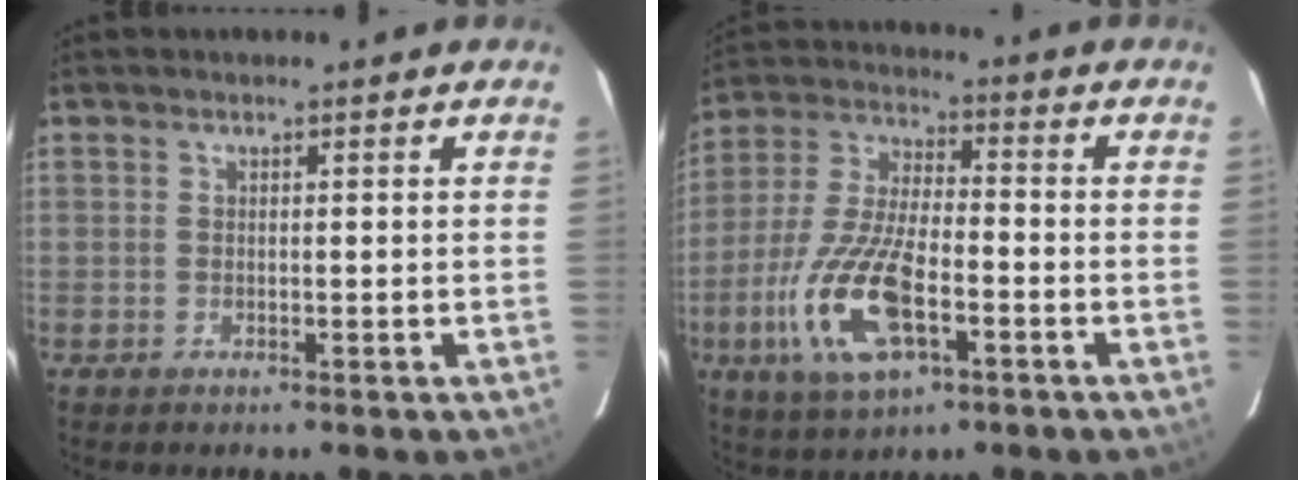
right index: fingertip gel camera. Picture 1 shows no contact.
{"total": 16.6, "force": [-6.2, 6.6, 13.9], "torque": [-0.304, -0.012, -0.115]}